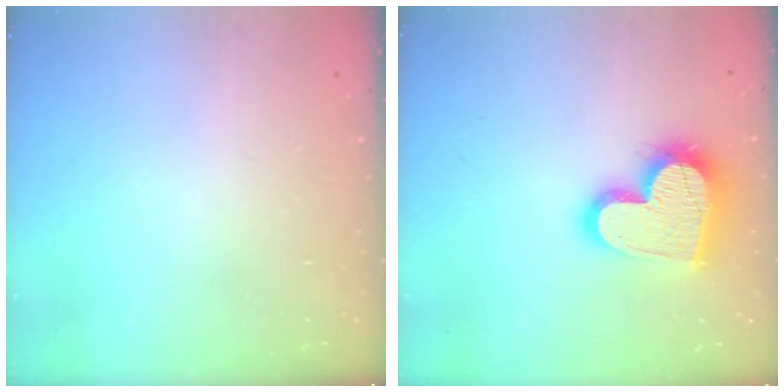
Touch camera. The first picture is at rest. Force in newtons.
{"total": 19.3, "press": 19.2, "slide": 1.5}